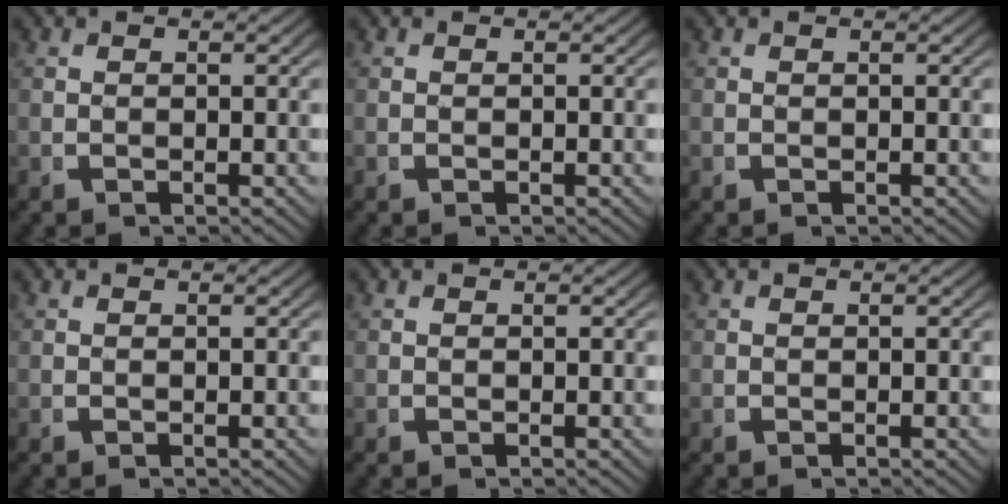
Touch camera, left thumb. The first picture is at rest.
{"total": 0.0}
{"total": 0.0}
{"total": 0.0}
{"total": 0.0}
{"total": 0.0}